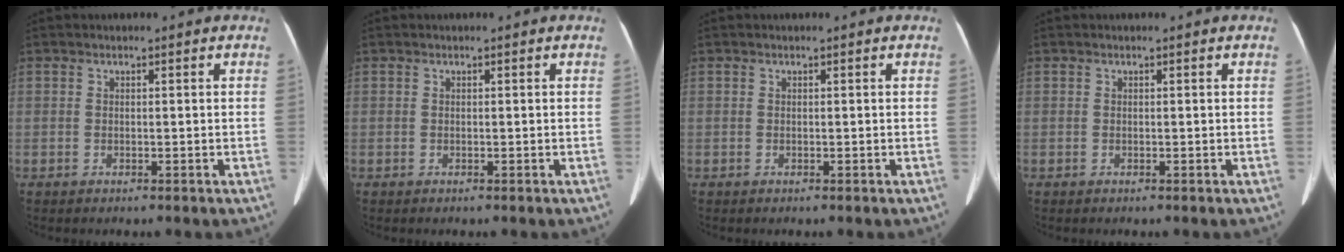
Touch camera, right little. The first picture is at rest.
{"total": 0.0}
{"total": 0.0}
{"total": 0.0}